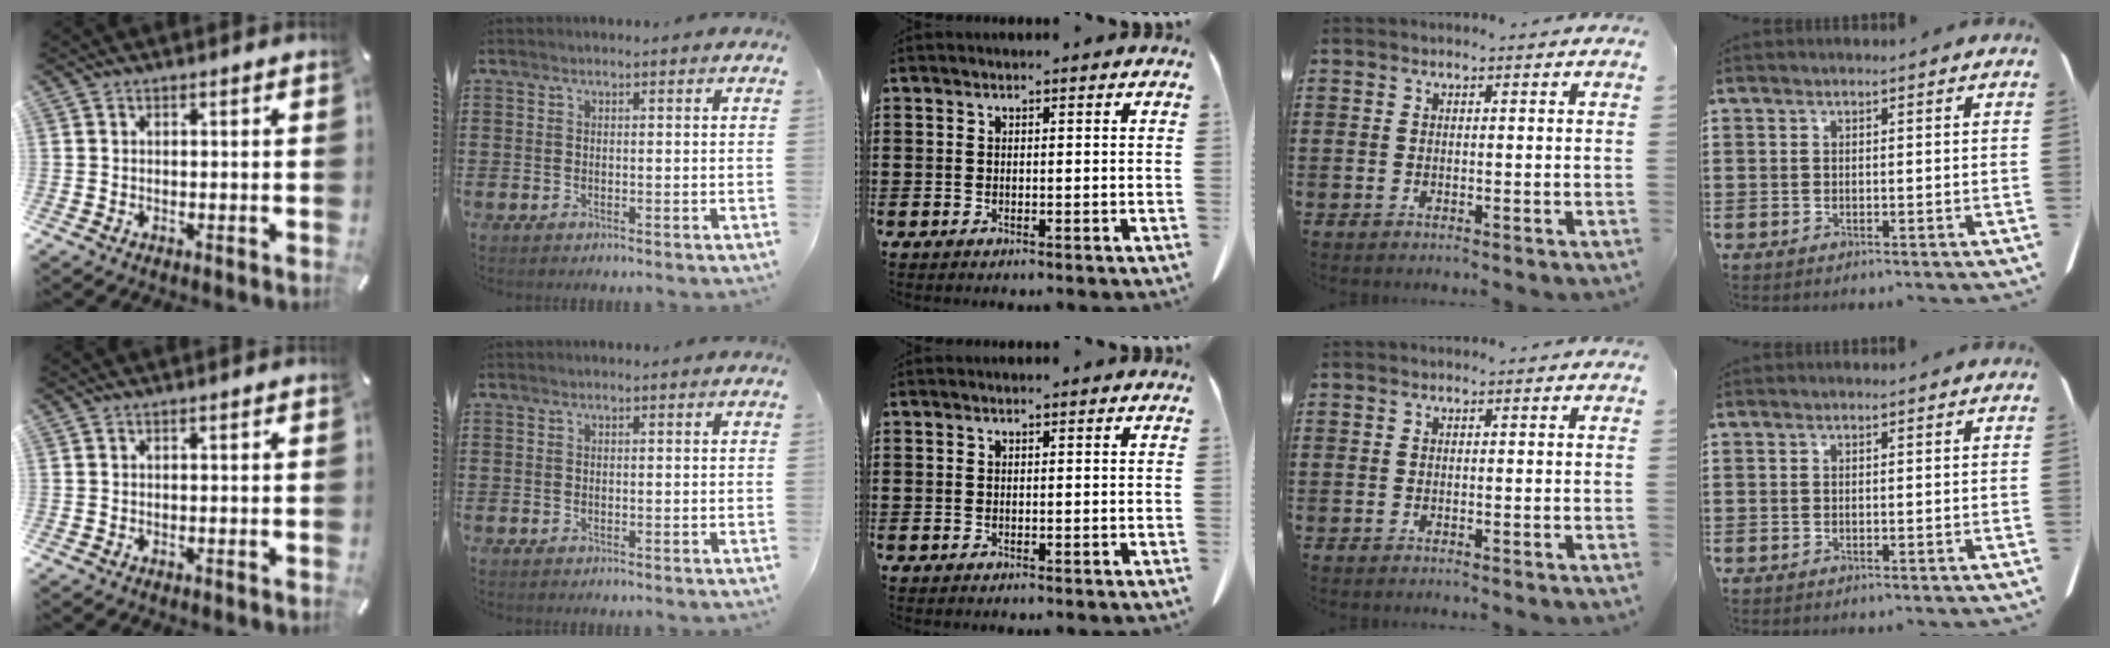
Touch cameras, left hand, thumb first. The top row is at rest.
{}